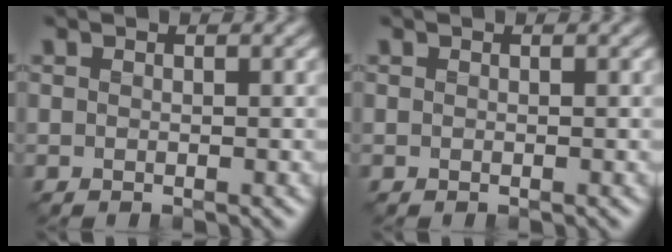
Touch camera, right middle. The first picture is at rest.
{"total": 0.0}